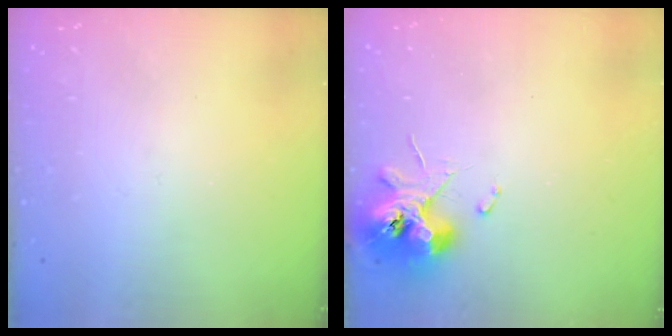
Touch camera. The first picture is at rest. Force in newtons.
{"total": 11.2, "press": 11.1, "slide": 1.4}